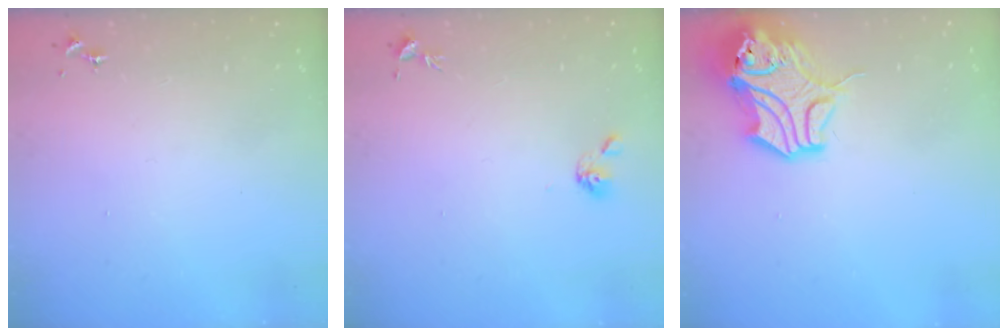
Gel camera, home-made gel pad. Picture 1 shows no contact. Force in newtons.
{"total": 4.7, "press": 4.5, "slide": 1.3}
{"total": 14.2, "press": 14.1, "slide": 1.9}